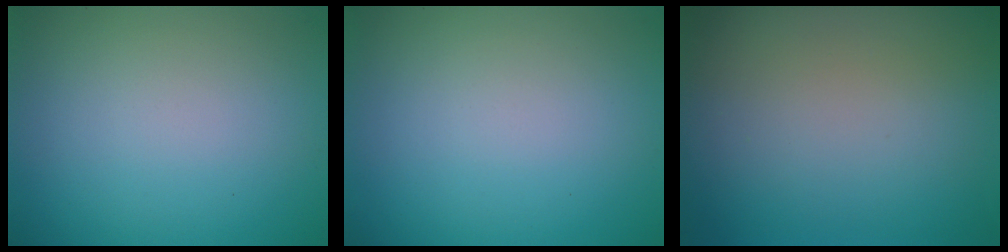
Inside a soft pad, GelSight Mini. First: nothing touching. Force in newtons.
{"total": 0.0}
{"total": 0.0}